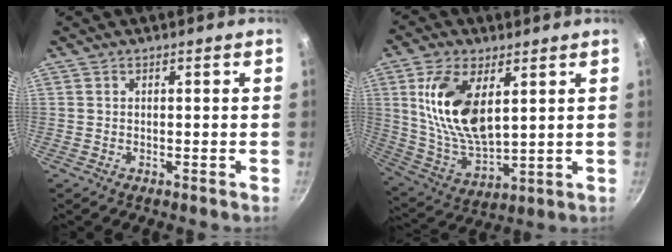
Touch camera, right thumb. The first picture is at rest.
{"total": 16.0, "force": [4.7, 8.1, 13.0], "torque": [-0.240, -0.028, 0.103]}